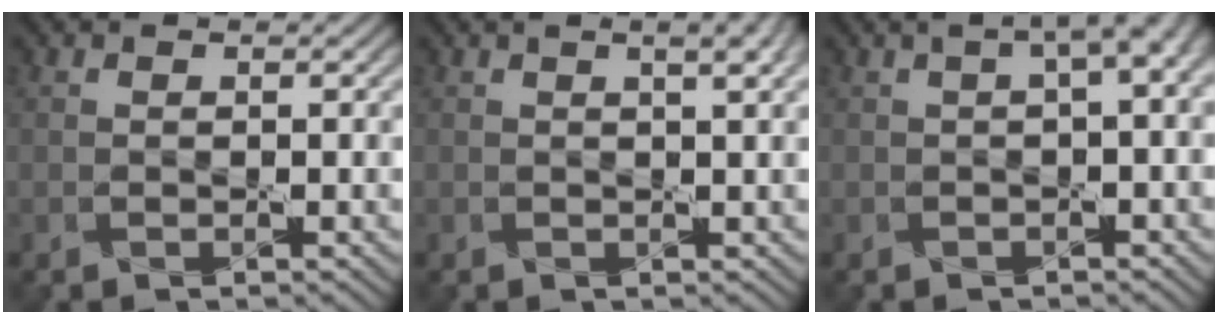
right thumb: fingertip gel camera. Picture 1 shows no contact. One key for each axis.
{"total": 3.9, "fx": 1.8, "fy": 1.1, "fz": 3.3, "tx": -0.038, "ty": 0.006, "tz": 0.010}
{"total": 4.1, "fx": 0.9, "fy": 0.9, "fz": 3.9, "tx": -0.054, "ty": 0.017, "tz": 0.015}